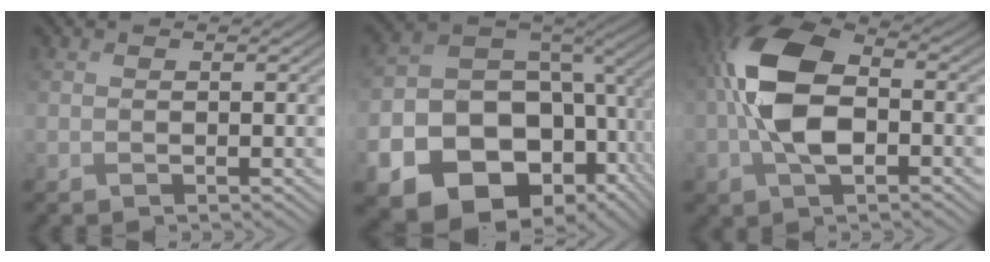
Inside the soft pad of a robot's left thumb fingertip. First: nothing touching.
{"total": 20.9, "force": [-6.4, 16.2, 11.5], "torque": [-0.229, -0.063, -0.074]}
{"total": 10.9, "force": [-1.1, 5.9, 9.1], "torque": [-0.191, 0.010, -0.031]}